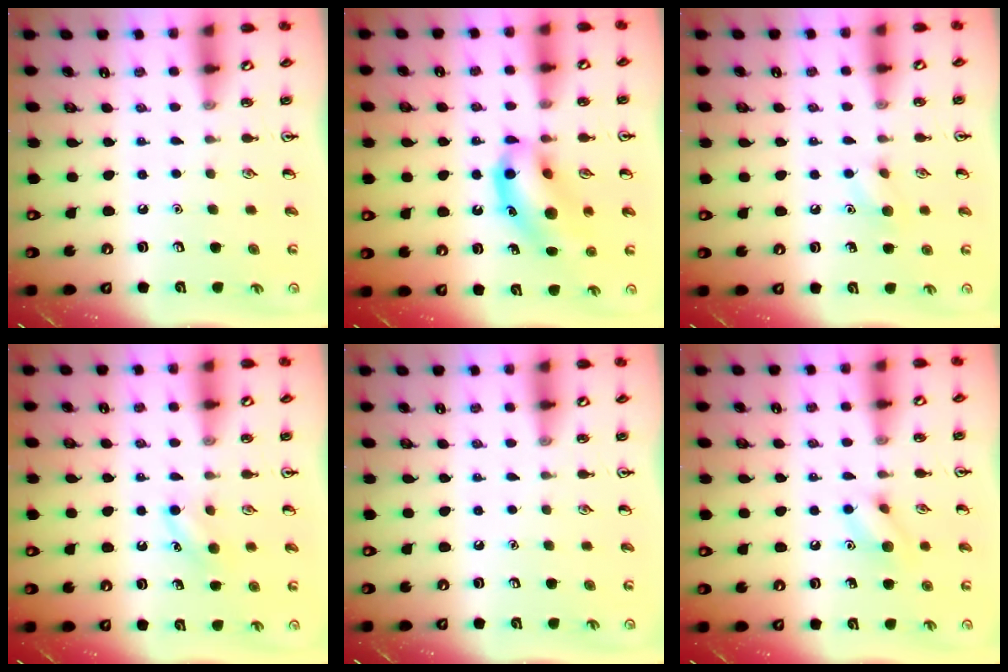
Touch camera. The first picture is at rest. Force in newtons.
{"total": 14.2, "press": 13.7, "slide": 3.9}
{"total": 6.4, "press": 6.2, "slide": 1.4}
{"total": 4.7, "press": 4.5, "slide": 1.4}
{"total": 0.0}
{"total": 8.3, "press": 8.3, "slide": 0.5}